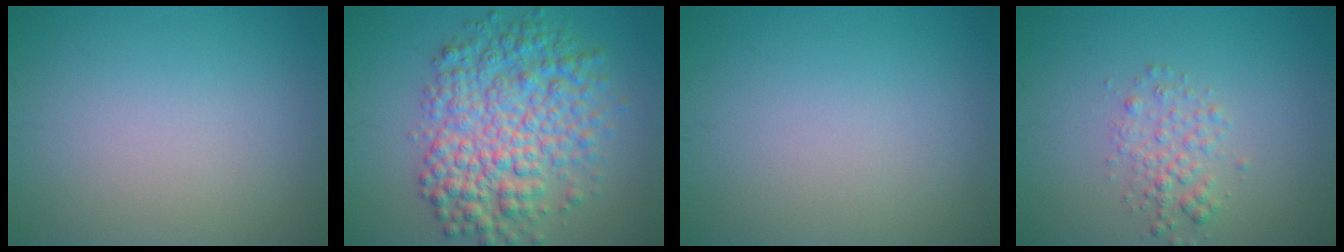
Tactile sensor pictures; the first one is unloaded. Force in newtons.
{"total": 8.1, "press": 8.1, "slide": 0.1}
{"total": 0.0}
{"total": 2.1, "press": 2.1, "slide": 0.1}